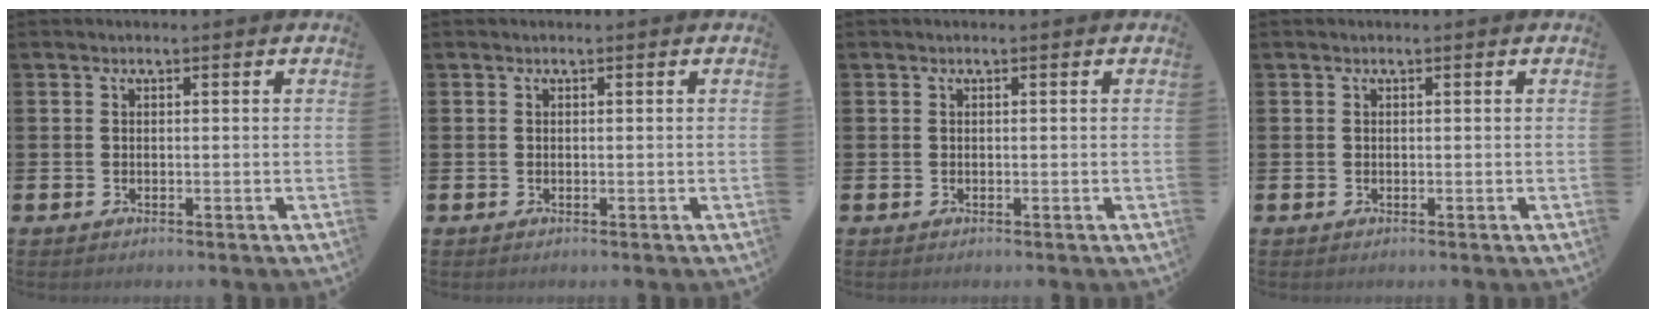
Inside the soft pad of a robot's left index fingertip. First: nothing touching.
{"total": 0.0}
{"total": 0.0}
{"total": 0.0}